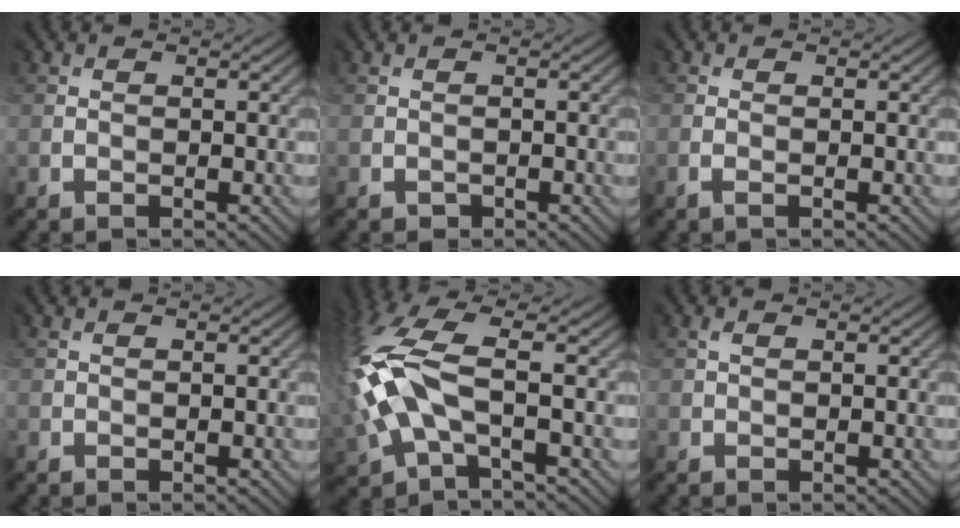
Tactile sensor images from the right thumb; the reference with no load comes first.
{"total": 1.1, "force": [-0.7, 0.4, -0.7], "torque": [0.018, -0.005, -0.008]}
{"total": 0.6, "force": [-0.5, -0.2, 0.3], "torque": [-0.009, 0.000, -0.010]}
{"total": 0.0}
{"total": 10.6, "force": [0.1, 4.6, 9.5], "torque": [-0.256, 0.013, -0.008]}
{"total": 0.8, "force": [0.5, 0.5, 0.4], "torque": [-0.008, 0.001, 0.009]}